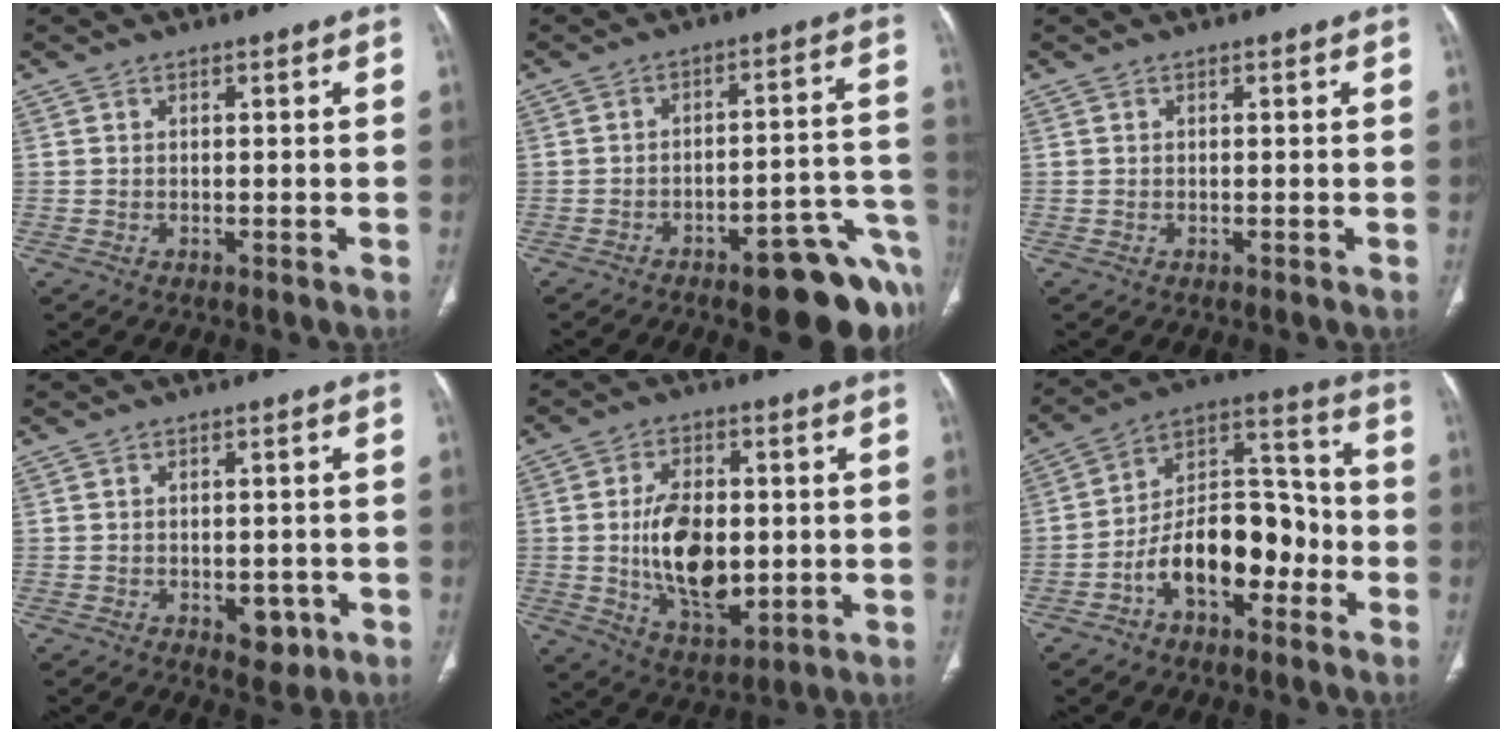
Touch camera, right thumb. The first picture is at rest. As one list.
[{"total": 16.3, "force": [-10.1, 5.1, 11.8], "torque": [-0.075, 0.079, -0.131]}, {"total": 0.0}, {"total": 4.1, "force": [-1.5, 2.6, 2.8], "torque": [-0.016, 0.003, -0.011]}, {"total": 14.1, "force": [-0.5, 8.2, 11.5], "torque": [-0.174, -0.011, 0.003]}, {"total": 16.3, "force": [-6.0, 9.4, 11.9], "torque": [-0.159, 0.070, -0.104]}]